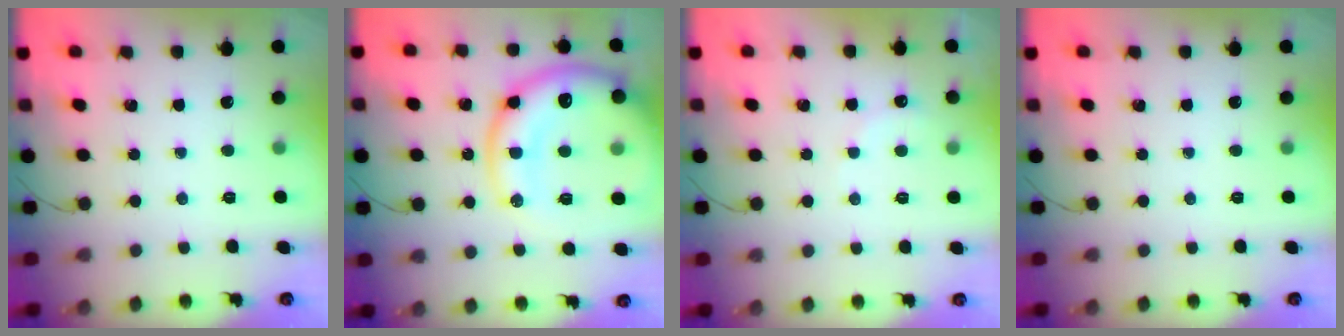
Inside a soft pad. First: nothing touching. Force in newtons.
{"total": 22.2, "press": 22.0, "slide": 3.1}
{"total": 4.9, "press": 4.7, "slide": 1.3}
{"total": 0.0}